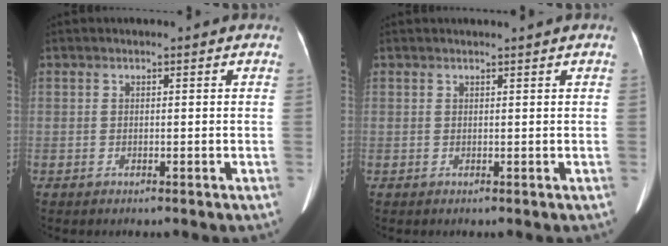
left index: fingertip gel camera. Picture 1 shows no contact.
{"total": 1.1, "force": [1.0, -0.3, 0.5], "torque": [-0.007, 0.006, 0.022]}